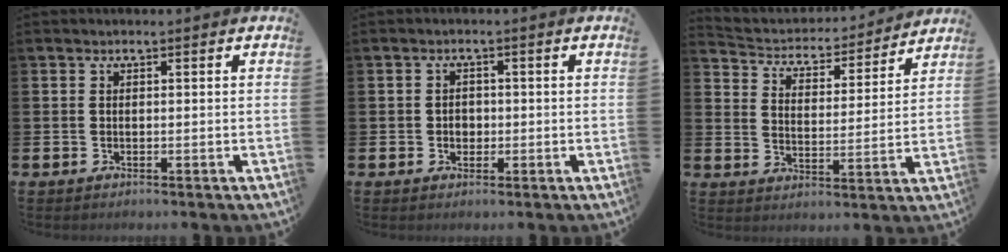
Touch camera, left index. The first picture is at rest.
{"total": 1.7, "force": [0.0, 1.5, 0.8], "torque": [-0.005, 0.005, -0.006]}
{"total": 4.7, "force": [4.5, 1.5, 0.4], "torque": [-0.040, -0.041, 0.071]}